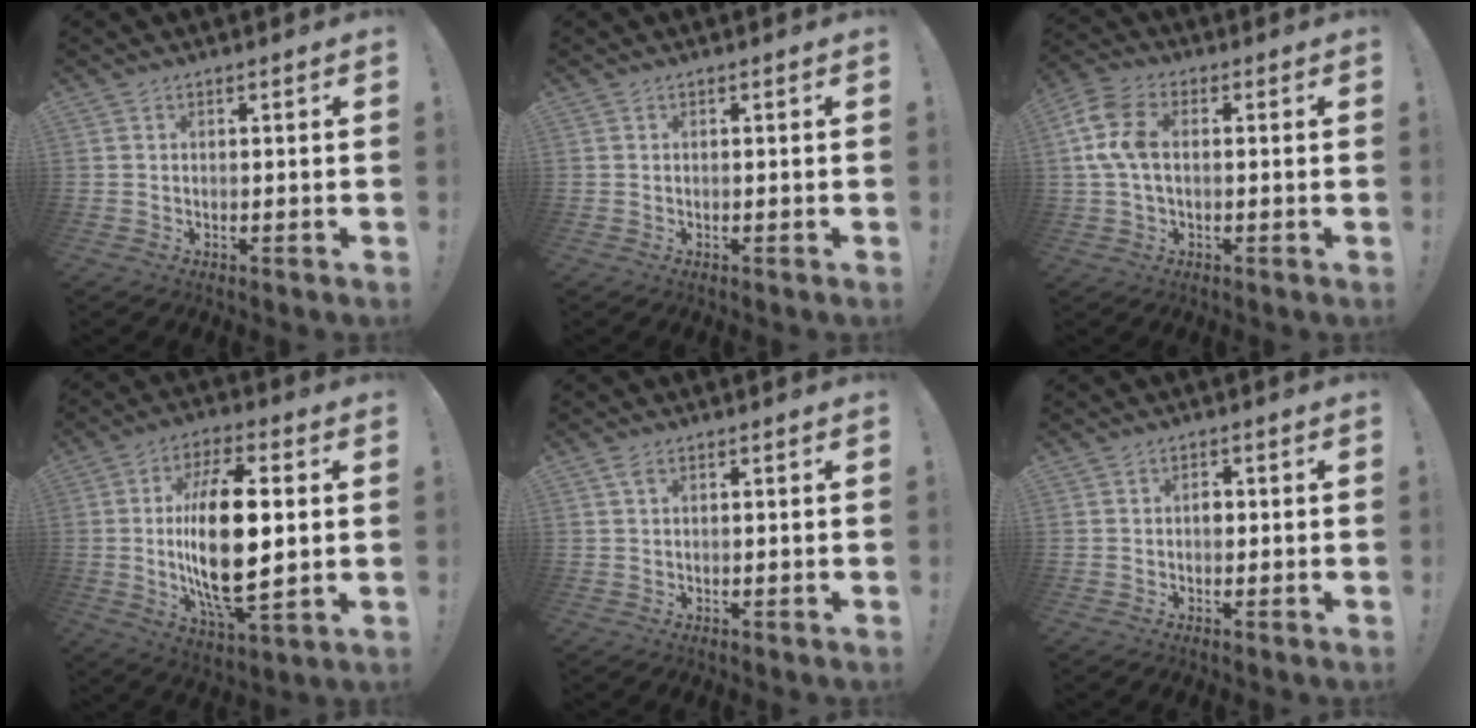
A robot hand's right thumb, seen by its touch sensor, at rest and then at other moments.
{"total": 0.0}
{"total": 9.9, "force": [1.0, 6.3, 7.6], "torque": [-0.164, 0.010, 0.025]}
{"total": 21.6, "force": [0.6, 8.9, 19.6], "torque": [-0.378, -0.009, 0.002]}
{"total": 1.4, "force": [0.7, 0.7, 1.0], "torque": [-0.015, -0.001, 0.011]}
{"total": 2.1, "force": [-0.5, 1.5, 1.5], "torque": [-0.026, 0.008, -0.012]}